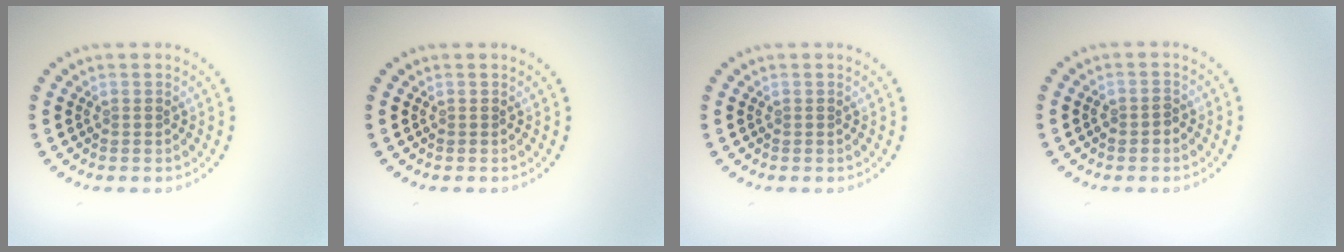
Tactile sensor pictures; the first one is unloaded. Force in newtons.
{"total": 0.0}
{"total": 0.0}
{"total": 1.1, "press": 1.0, "slide": 0.2}